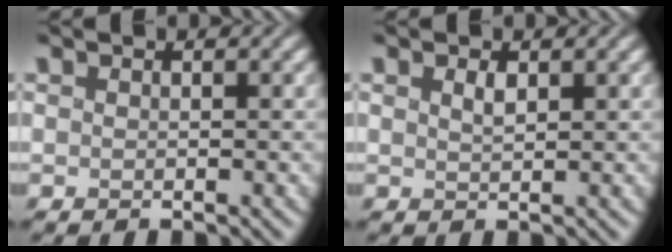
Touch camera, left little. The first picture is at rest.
{"total": 0.9, "force": [0.4, 0.6, 0.7], "torque": [-0.011, -0.001, 0.009]}